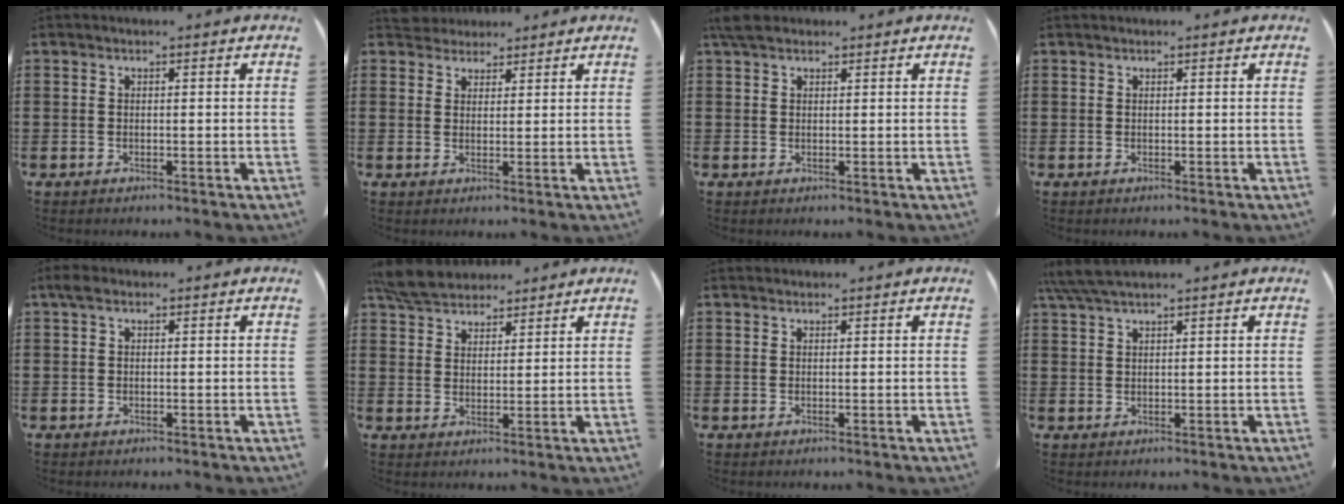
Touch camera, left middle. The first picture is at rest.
{"total": 2.8, "force": [2.6, 0.9, -0.1], "torque": [0.002, -0.005, 0.051]}
{"total": 2.9, "force": [2.2, 1.4, 1.4], "torque": [-0.034, 0.006, 0.043]}
{"total": 0.0}
{"total": 1.2, "force": [0.3, 0.8, 0.9], "torque": [-0.023, 0.004, 0.006]}
{"total": 5.8, "force": [5.2, 2.2, 1.5], "torque": [-0.047, -0.005, 0.101]}
{"total": 0.6, "force": [0.5, 0.2, 0.0], "torque": [-0.002, -0.001, 0.012]}
{"total": 4.3, "force": [3.4, 0.3, 2.6], "torque": [-0.059, -0.003, 0.065]}